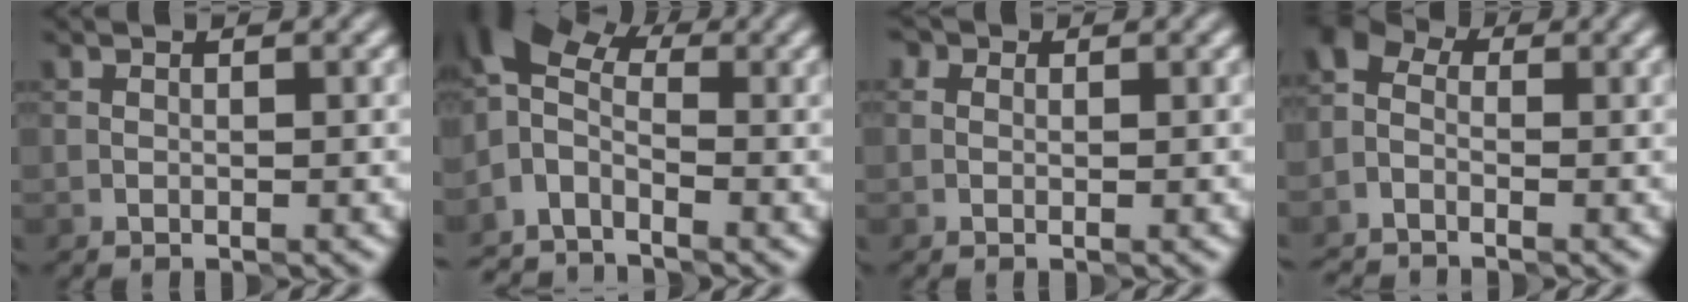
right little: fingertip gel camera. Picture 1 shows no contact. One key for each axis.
{"total": 5.5, "fx": -2.0, "fy": 3.5, "fz": 3.7, "tx": -0.075, "ty": 0.007, "tz": -0.056}
{"total": 2.1, "fx": 1.1, "fy": 1.4, "fz": 1.1, "tx": -0.010, "ty": 0.011, "tz": -0.015}
{"total": 2.9, "fx": -2.0, "fy": 1.8, "fz": 1.2, "tx": -0.034, "ty": -0.001, "tz": -0.055}